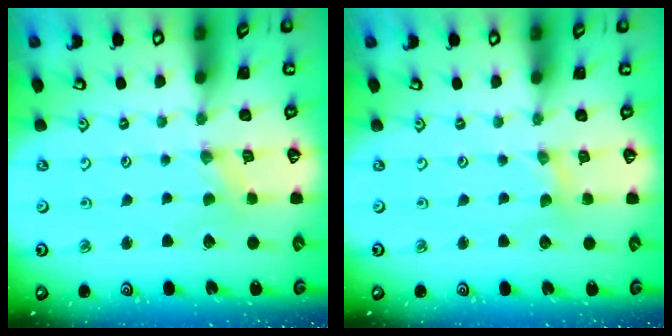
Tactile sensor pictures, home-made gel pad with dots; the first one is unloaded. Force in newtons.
{"total": 0.7, "press": 0.7, "slide": 0.2}